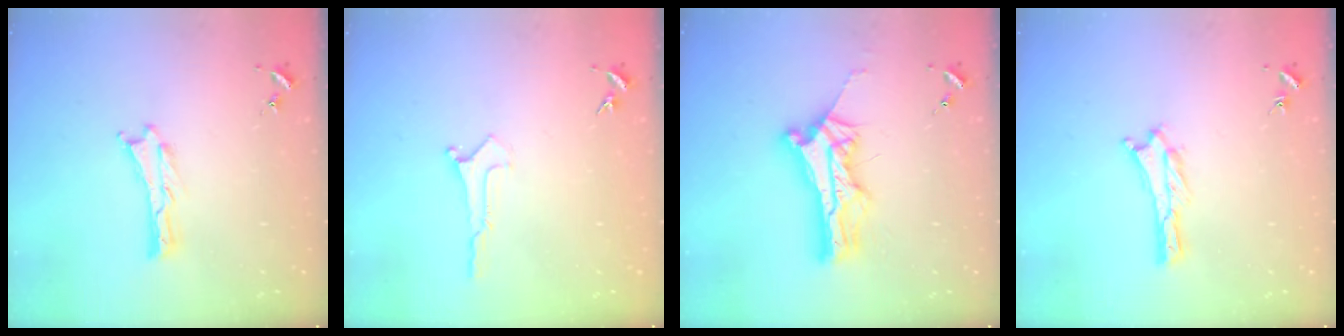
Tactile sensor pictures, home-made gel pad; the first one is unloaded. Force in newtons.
{"total": 0.0}
{"total": 10.1, "press": 10.1, "slide": 1.0}
{"total": 0.7, "press": 0.6, "slide": 0.2}